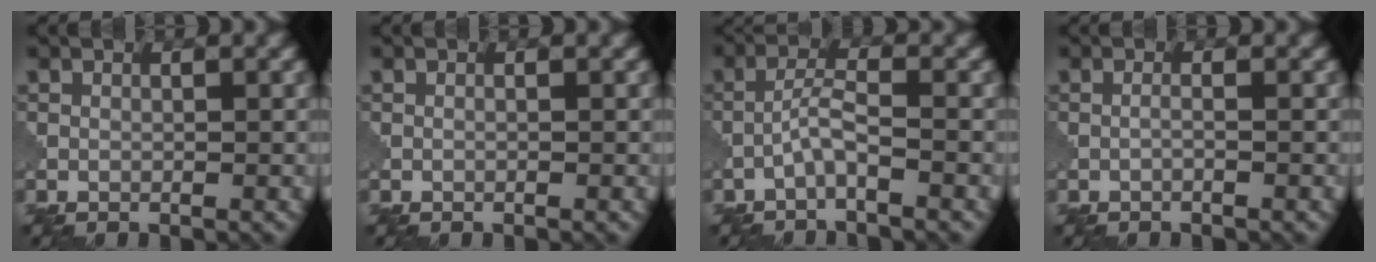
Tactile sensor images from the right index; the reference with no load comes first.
{"total": 0.0}
{"total": 2.3, "force": [-1.3, 0.2, 1.9], "torque": [-0.039, 0.012, -0.034]}
{"total": 0.7, "force": [-0.3, 0.1, 0.6], "torque": [-0.012, 0.000, -0.014]}